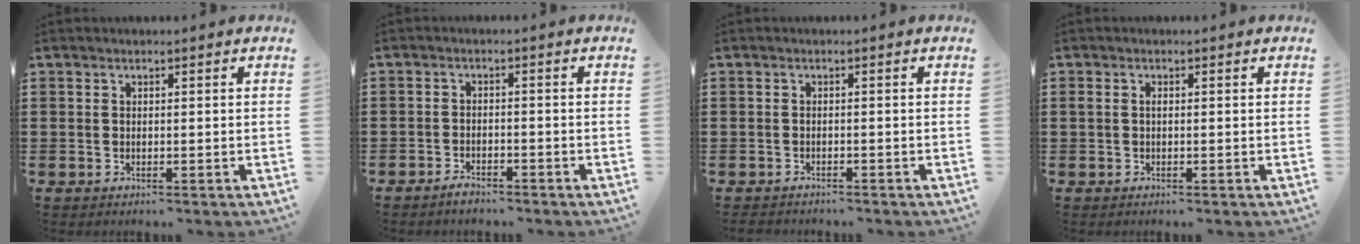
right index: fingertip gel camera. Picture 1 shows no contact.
{"total": 1.9, "force": [-1.9, 0.2, 0.1], "torque": [-0.007, 0.000, -0.039]}
{"total": 1.2, "force": [-1.2, 0.0, -0.1], "torque": [-0.001, 0.000, -0.025]}
{"total": 0.8, "force": [0.0, 0.4, 0.7], "torque": [-0.015, 0.001, -0.001]}